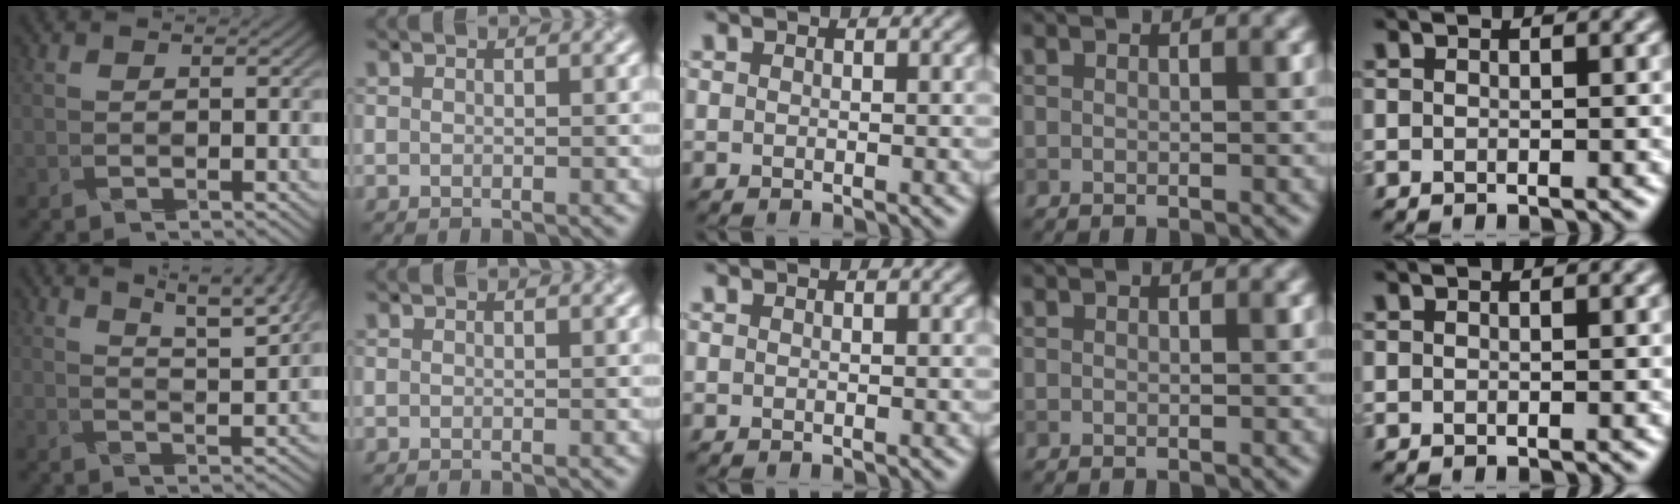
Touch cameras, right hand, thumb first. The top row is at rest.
{"thumb": {"total": 5.9, "force": [4.8, 0.0, 3.4], "torque": [-0.064, 0.008, 0.072]}}